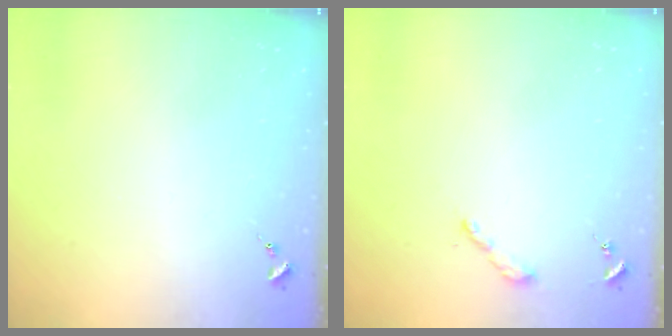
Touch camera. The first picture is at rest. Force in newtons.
{"total": 2.2, "press": 2.2, "slide": 0.2}